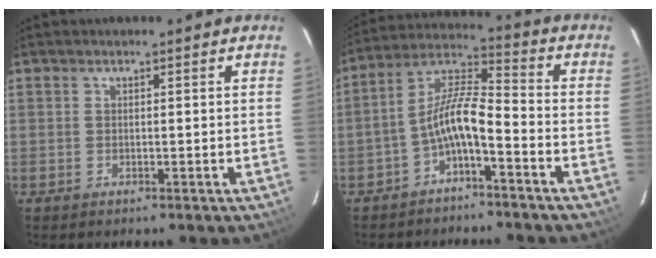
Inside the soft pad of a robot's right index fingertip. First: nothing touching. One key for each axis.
{"total": 8.9, "fx": -4.4, "fy": 2.3, "fz": 7.3, "tx": -0.165, "ty": 0.019, "tz": -0.082}